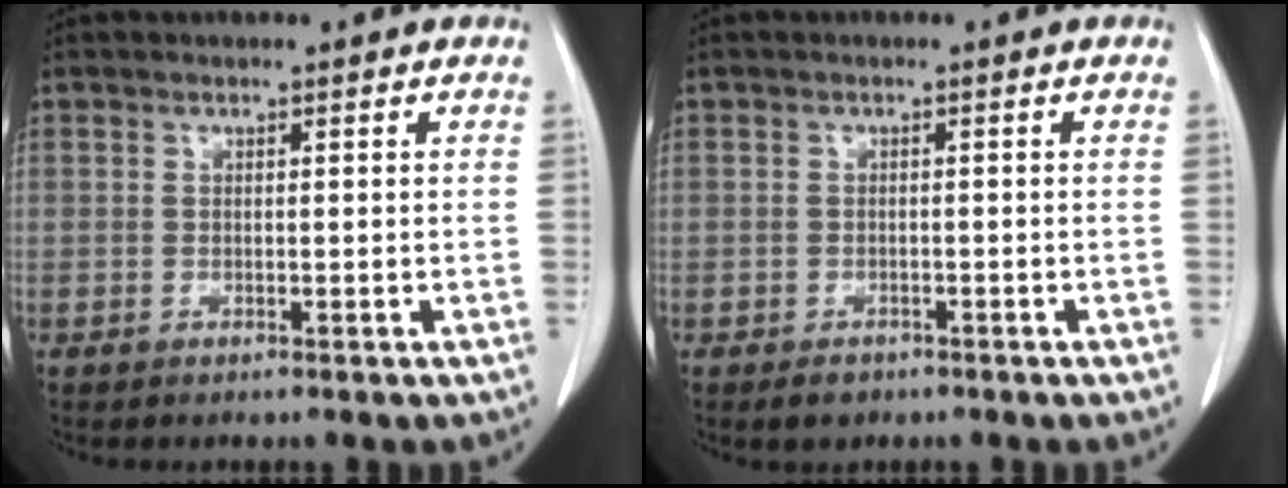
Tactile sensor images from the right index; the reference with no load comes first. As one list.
[{"total": 2.0, "force": [-1.3, 1.4, 0.6], "torque": [-0.010, 0.001, -0.016]}]